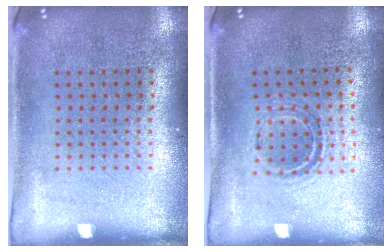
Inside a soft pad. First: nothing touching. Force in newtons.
{"total": 1.0, "press": 0.9, "slide": 0.3}